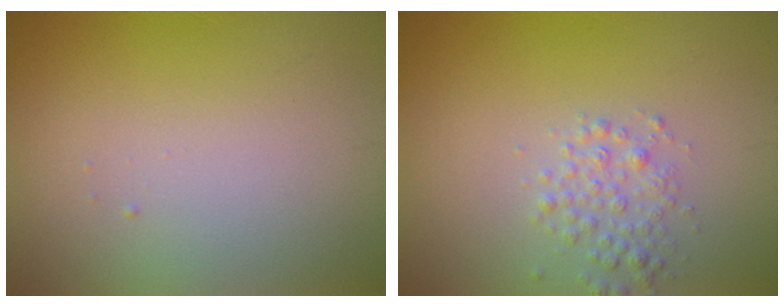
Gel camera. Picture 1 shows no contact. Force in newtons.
{"total": 2.1, "press": 2.1, "slide": 0.0}